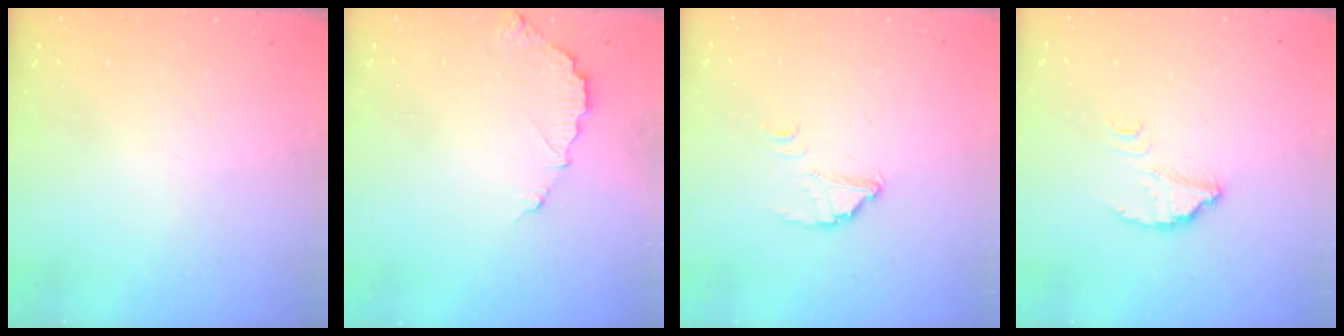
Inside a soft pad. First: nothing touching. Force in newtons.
{"total": 5.0, "press": 5.0, "slide": 0.3}
{"total": 2.8, "press": 2.8, "slide": 0.1}
{"total": 2.6, "press": 2.6, "slide": 0.2}